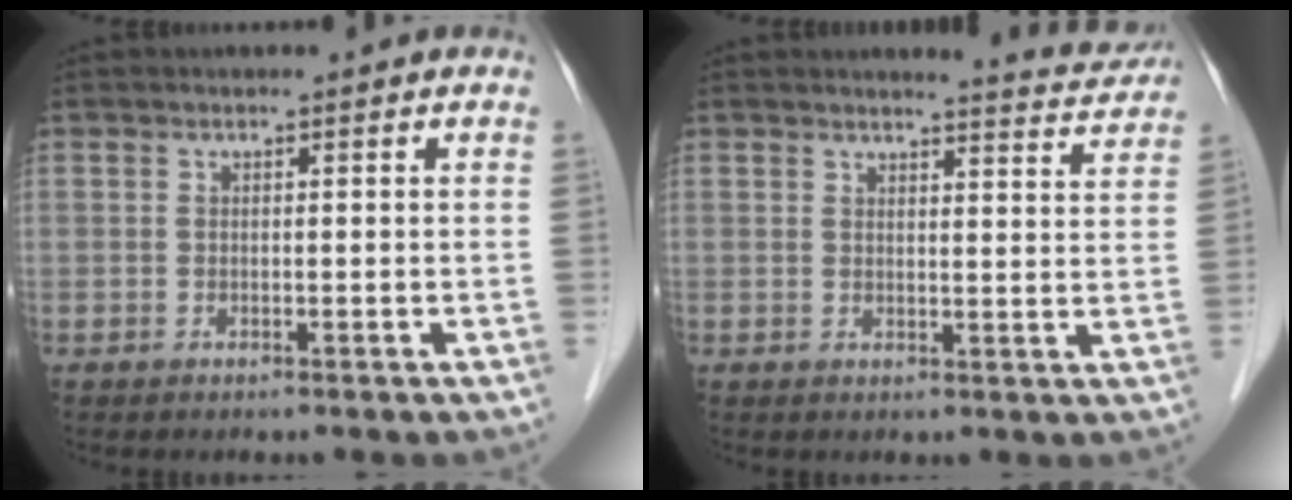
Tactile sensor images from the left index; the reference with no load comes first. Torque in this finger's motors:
{"motor_torque": [0.41, -0.44, -0.01, 0.00]}